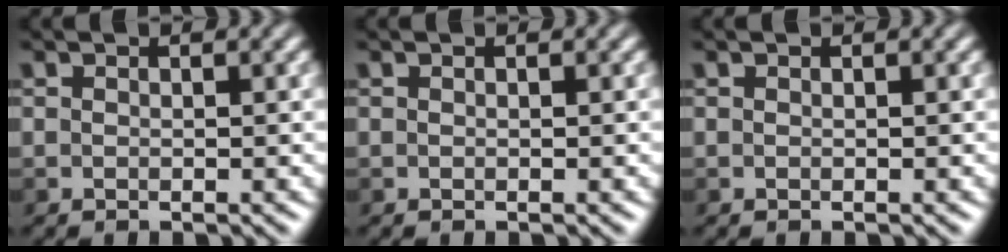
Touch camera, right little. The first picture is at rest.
{"total": 0.0}
{"total": 0.0}